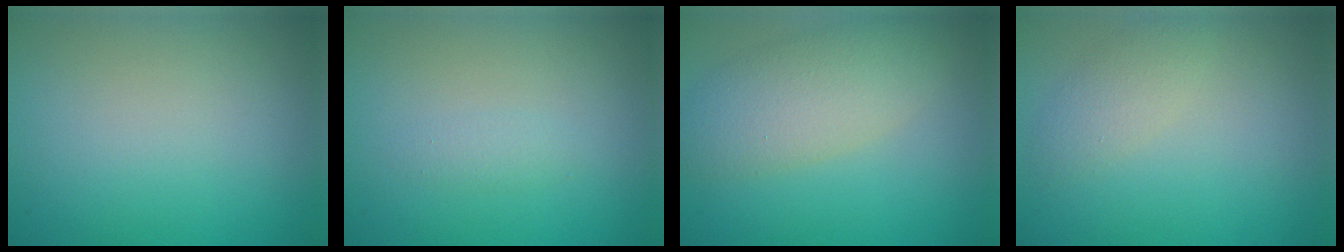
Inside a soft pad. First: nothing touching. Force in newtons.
{"total": 0.9, "press": 0.9, "slide": 0.0}
{"total": 5.1, "press": 5.1, "slide": 0.4}
{"total": 2.0, "press": 2.0, "slide": 0.1}